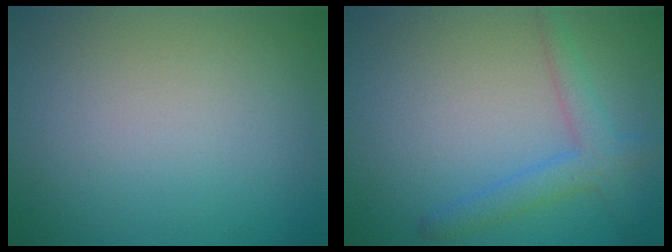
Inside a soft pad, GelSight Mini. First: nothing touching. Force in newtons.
{"total": 3.1, "press": 3.1, "slide": 0.2}